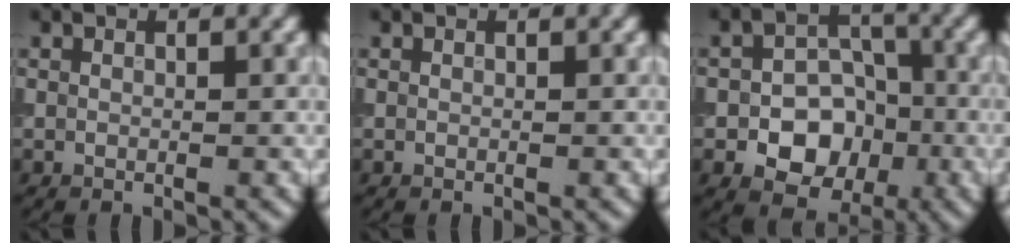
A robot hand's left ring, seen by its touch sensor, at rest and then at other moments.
{"total": 0.0}
{"total": 6.6, "force": [-2.1, 4.9, 3.8], "torque": [-0.032, -0.003, -0.041]}